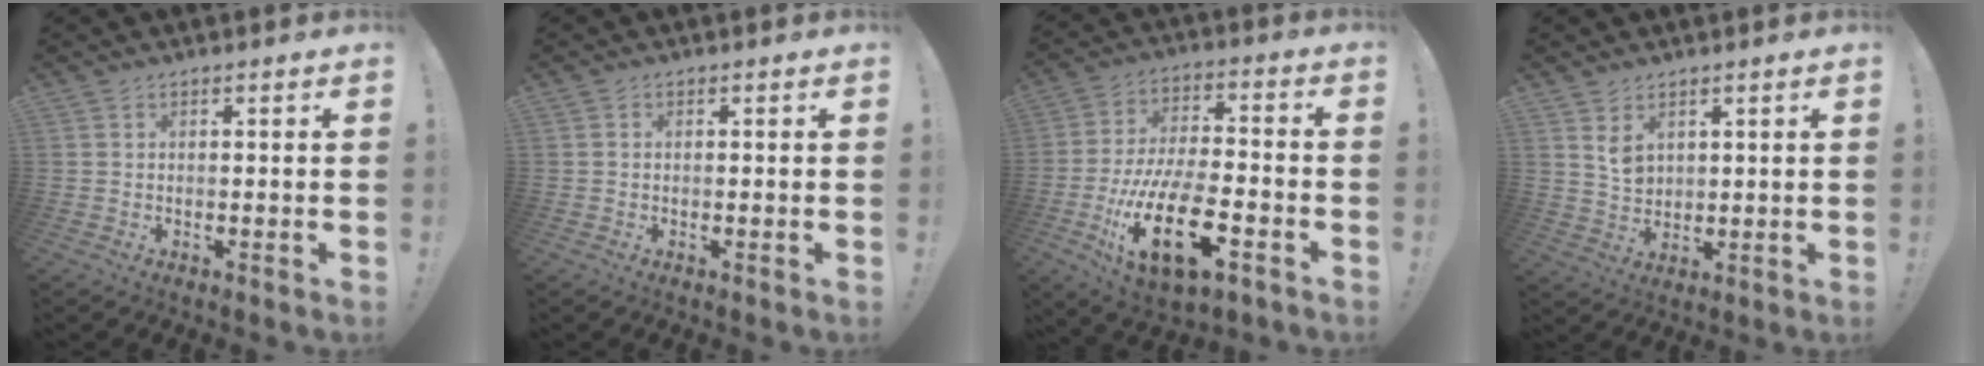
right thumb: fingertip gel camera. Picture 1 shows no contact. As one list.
[{"total": 0.0}, {"total": 21.3, "force": [-8.4, 9.2, 17.4], "torque": [-0.342, 0.033, -0.135]}, {"total": 5.0, "force": [2.8, 3.4, 2.4], "torque": [-0.030, -0.018, 0.050]}]